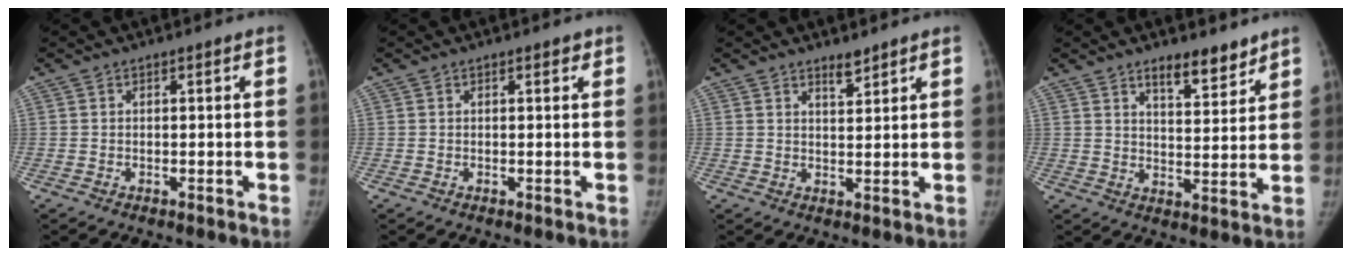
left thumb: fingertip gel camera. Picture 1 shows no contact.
{"total": 0.8, "force": [0.5, 0.4, 0.5], "torque": [-0.004, -0.002, 0.005]}
{"total": 2.5, "force": [2.2, 0.7, 1.1], "torque": [-0.010, -0.021, 0.039]}
{"total": 7.3, "force": [5.6, 2.6, 3.9], "torque": [-0.036, -0.042, 0.087]}